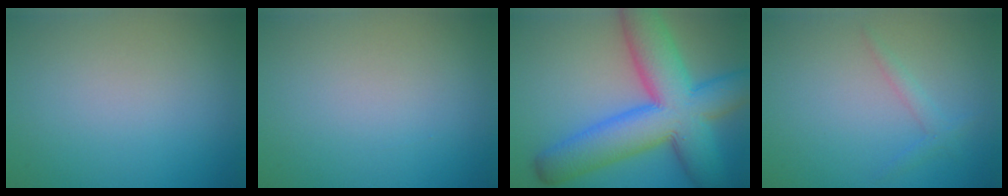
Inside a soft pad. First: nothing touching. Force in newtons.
{"total": 0.0}
{"total": 12.1, "press": 12.1, "slide": 0.3}
{"total": 1.2, "press": 1.2, "slide": 0.1}